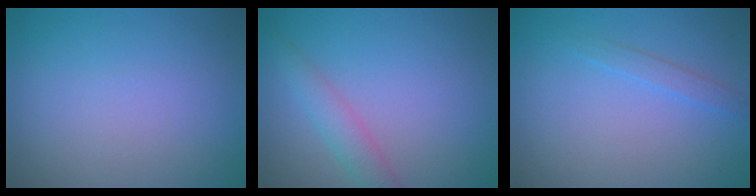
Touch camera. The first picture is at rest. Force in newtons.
{"total": 2.3, "press": 2.3, "slide": 0.0}
{"total": 1.1, "press": 1.1, "slide": 0.1}